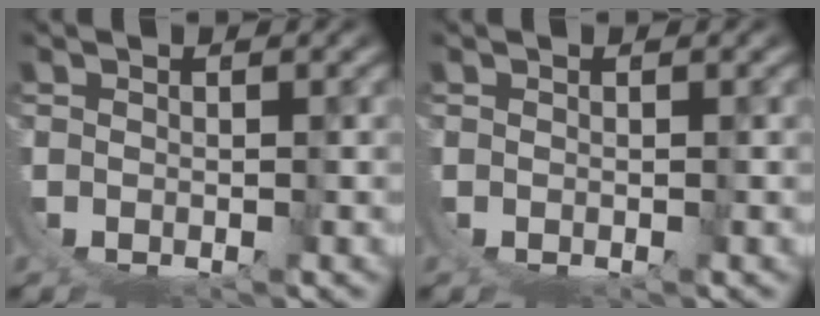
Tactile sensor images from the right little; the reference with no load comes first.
{"total": 0.0}